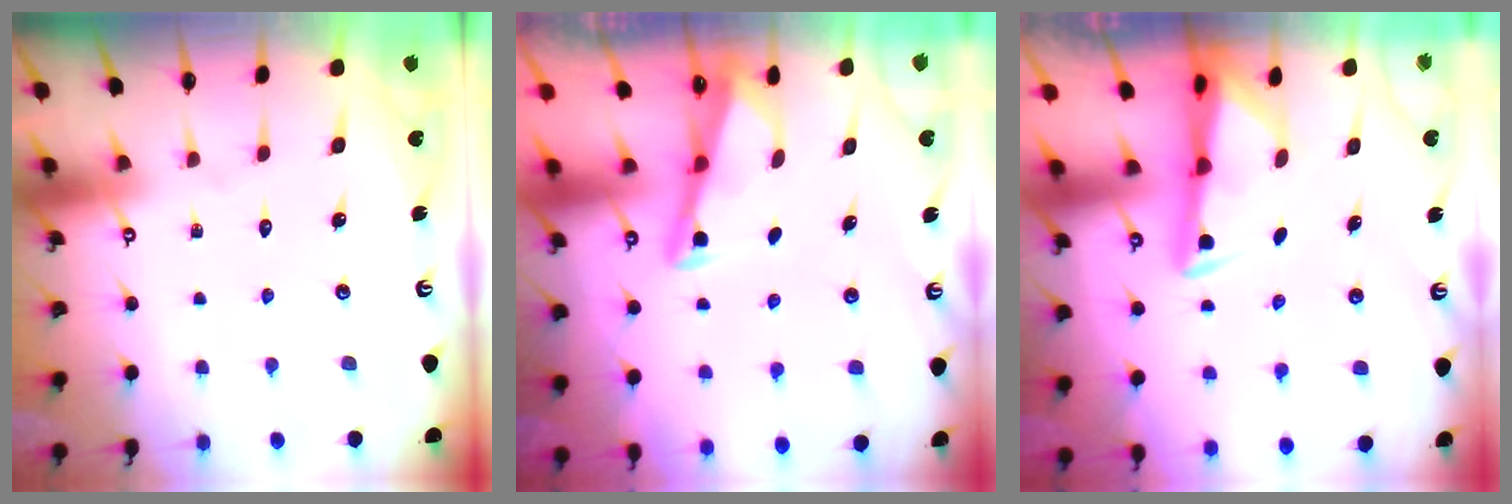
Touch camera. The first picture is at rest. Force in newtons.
{"total": 3.0, "press": 3.0, "slide": 0.3}
{"total": 2.8, "press": 2.8, "slide": 0.5}